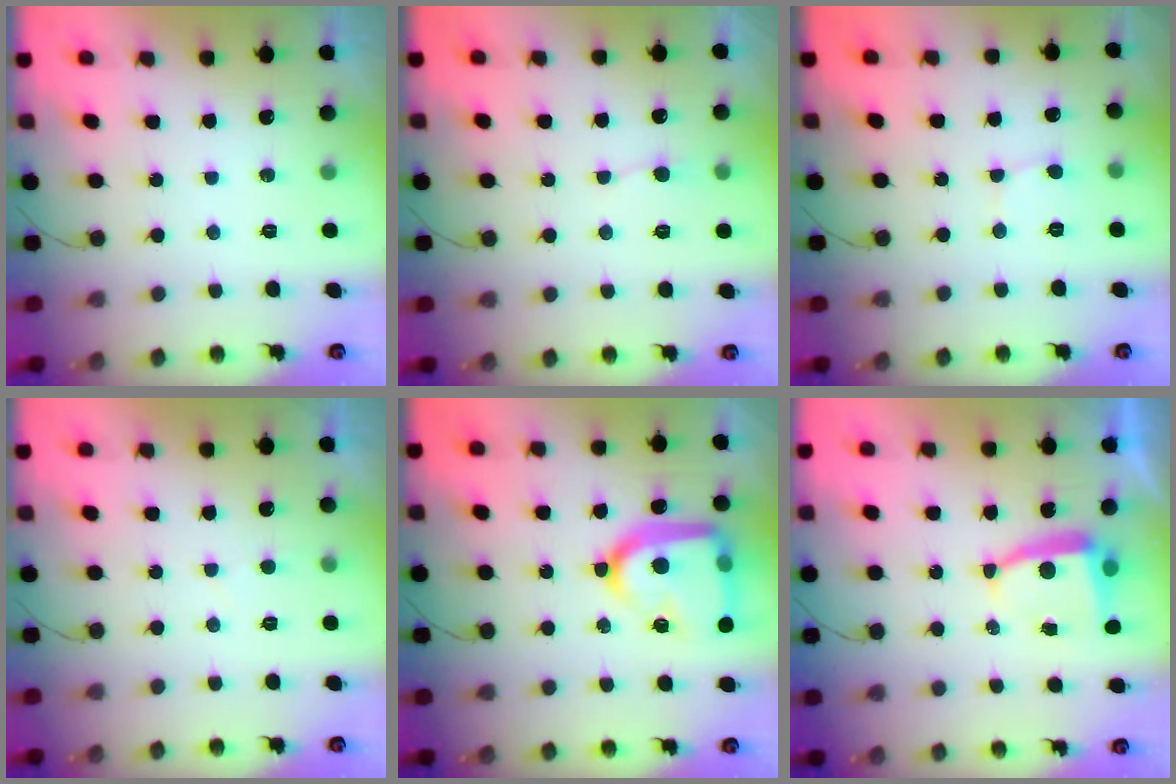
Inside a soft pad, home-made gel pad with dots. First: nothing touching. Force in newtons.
{"total": 3.0, "press": 3.0, "slide": 0.4}
{"total": 2.8, "press": 2.8, "slide": 0.3}
{"total": 1.6, "press": 1.6, "slide": 0.2}
{"total": 21.7, "press": 21.7, "slide": 1.8}
{"total": 6.0, "press": 5.9, "slide": 0.6}